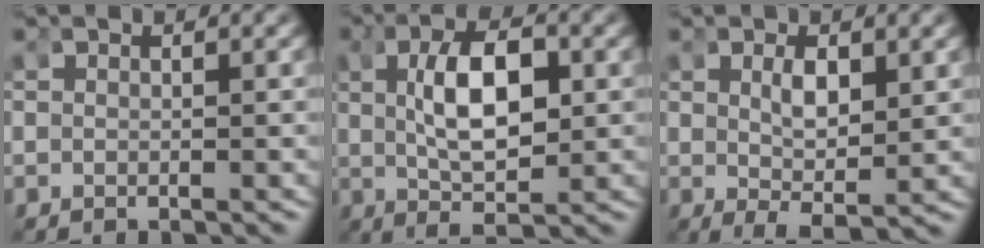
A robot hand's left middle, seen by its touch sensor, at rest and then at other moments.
{"total": 6.3, "force": [0.1, 1.9, 6.0], "torque": [-0.099, -0.011, 0.012]}
{"total": 3.7, "force": [-0.5, 1.2, 3.5], "torque": [-0.066, -0.036, 0.010]}